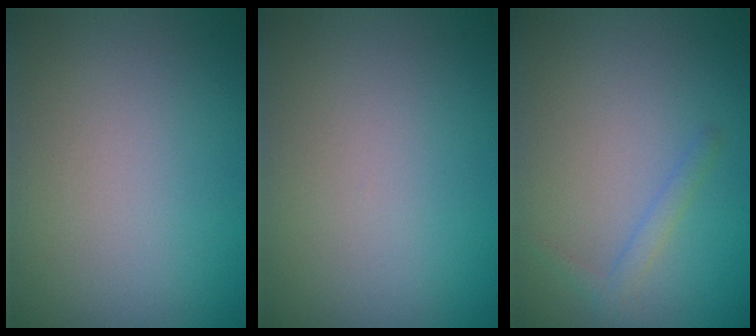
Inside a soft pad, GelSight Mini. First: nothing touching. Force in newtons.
{"total": 0.0}
{"total": 1.2, "press": 1.2, "slide": 0.1}